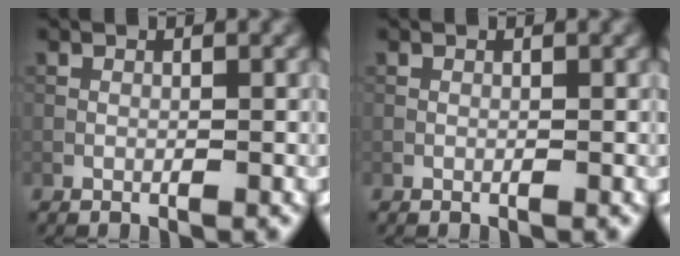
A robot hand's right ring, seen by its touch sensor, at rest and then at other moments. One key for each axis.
{"total": 0.0}